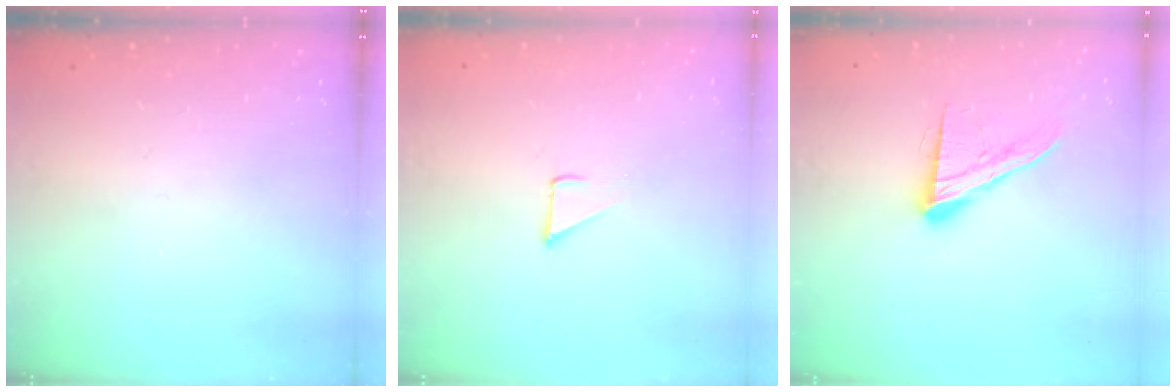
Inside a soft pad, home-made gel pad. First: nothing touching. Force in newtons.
{"total": 2.8, "press": 2.8, "slide": 0.2}
{"total": 14.2, "press": 14.1, "slide": 1.1}